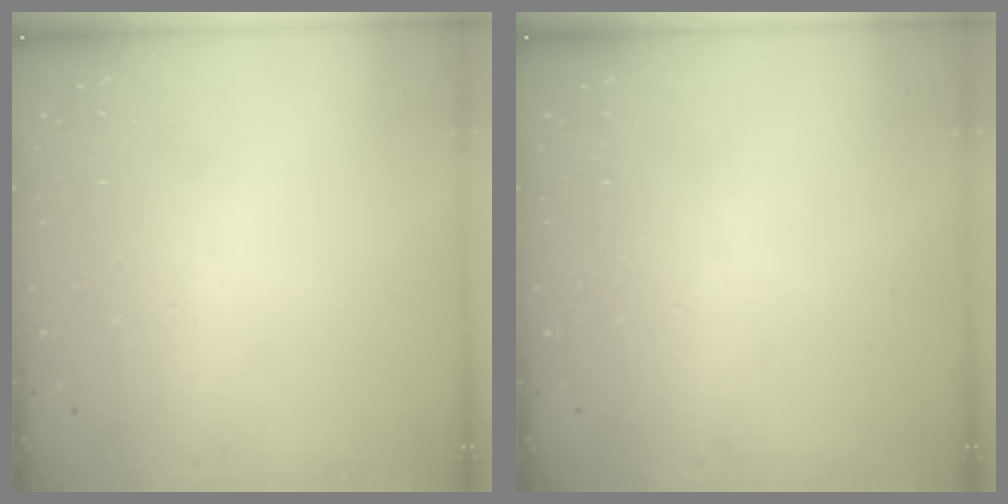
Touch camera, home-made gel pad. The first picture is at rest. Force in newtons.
{"total": 0.0}